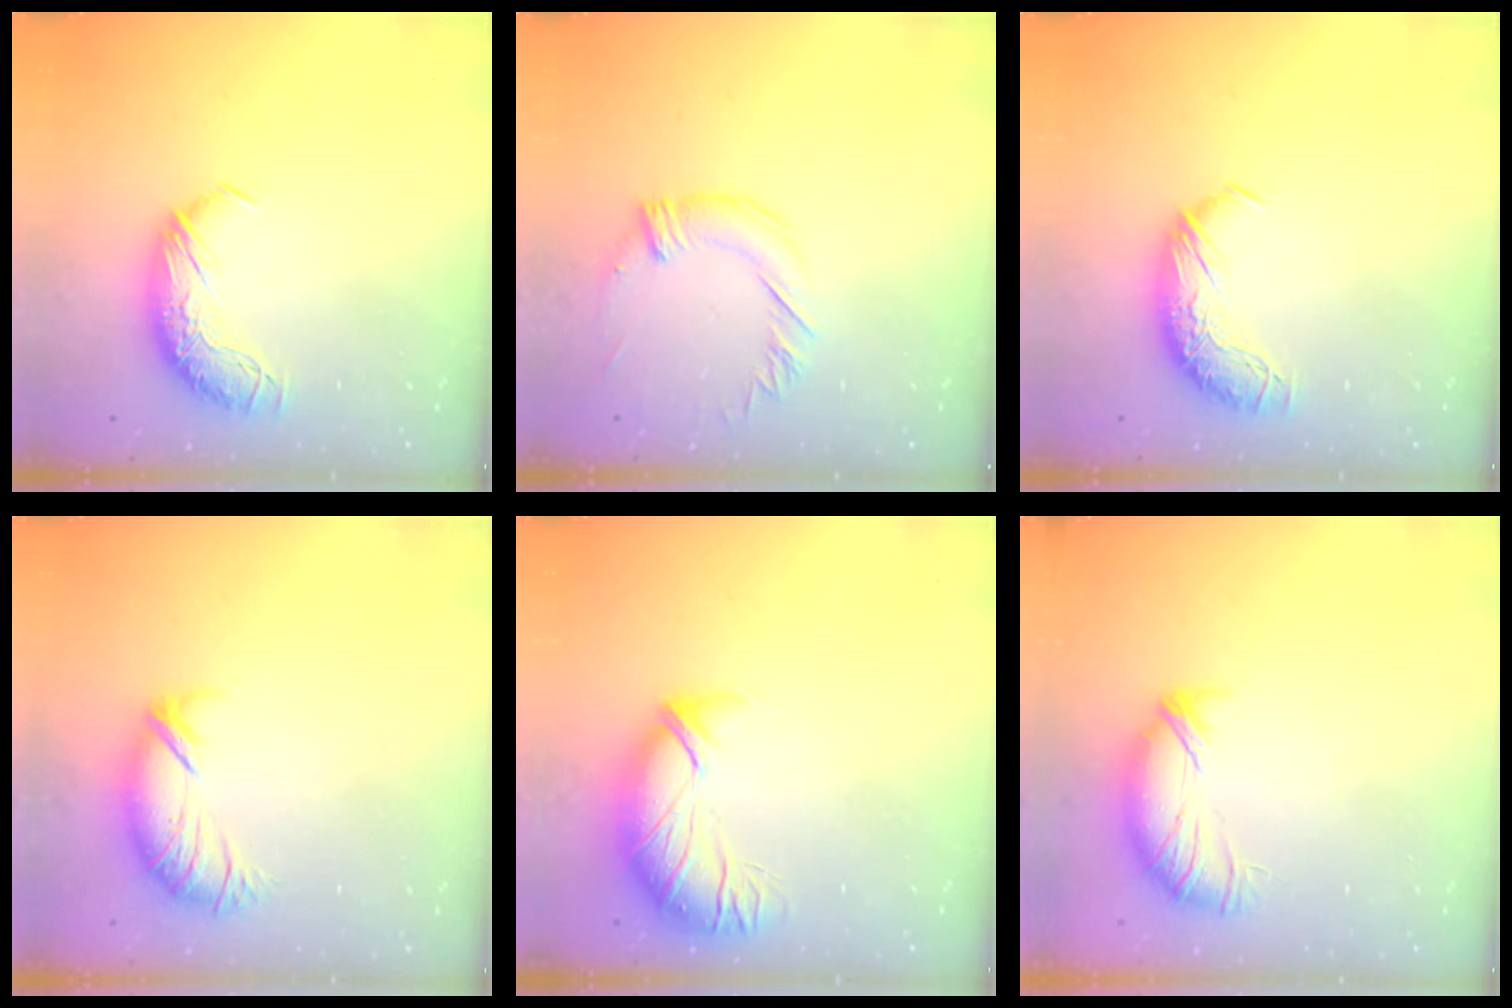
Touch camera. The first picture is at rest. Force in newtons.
{"total": 1.6, "press": 1.0, "slide": 1.2}
{"total": 0.0}
{"total": 2.6, "press": 1.5, "slide": 2.1}
{"total": 2.7, "press": 1.2, "slide": 2.5}
{"total": 3.9, "press": 3.5, "slide": 1.9}